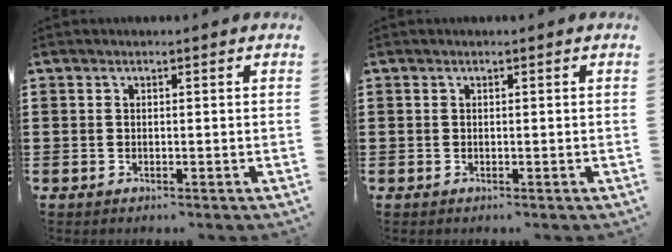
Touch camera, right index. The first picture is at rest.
{"total": 0.0}